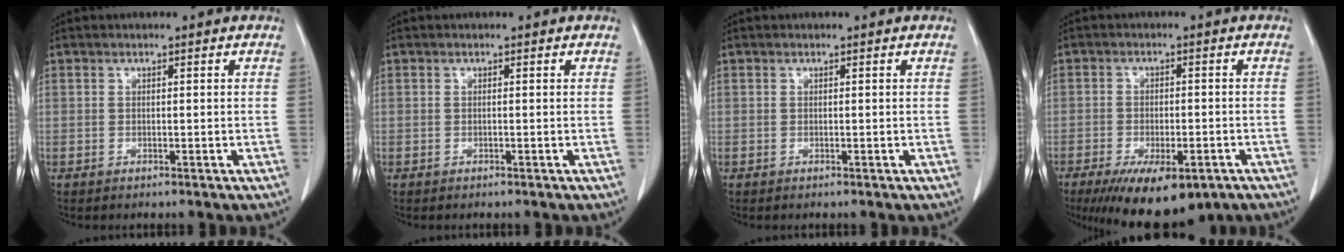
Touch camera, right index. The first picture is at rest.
{"total": 0.0}
{"total": 0.0}
{"total": 12.3, "force": [-7.9, 4.9, 8.1], "torque": [-0.124, -0.010, -0.112]}